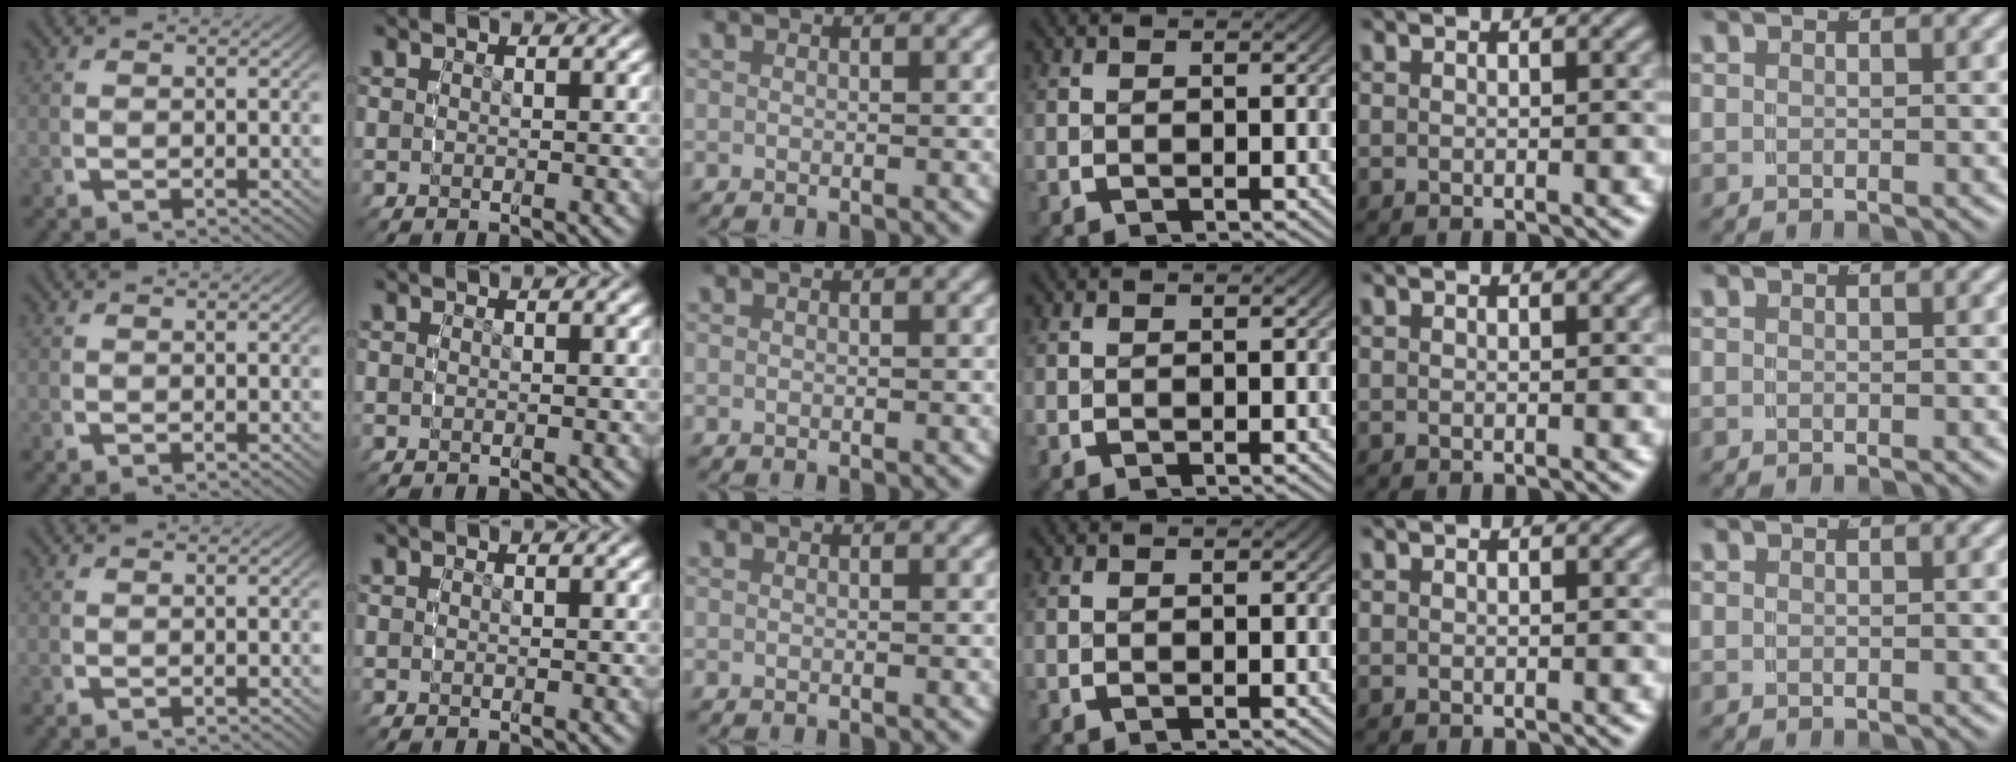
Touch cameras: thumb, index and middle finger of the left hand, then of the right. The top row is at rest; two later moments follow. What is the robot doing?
{"motion": "reach", "object": "shorts"}